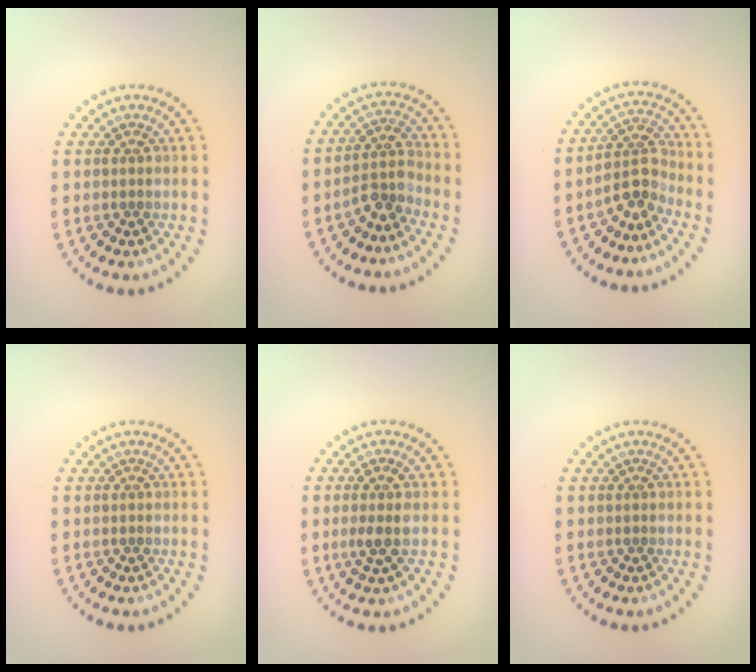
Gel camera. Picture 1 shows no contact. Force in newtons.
{"total": 2.6, "press": 2.0, "slide": 1.8}
{"total": 2.9, "press": 2.4, "slide": 1.7}
{"total": 0.0}
{"total": 1.9, "press": 1.6, "slide": 1.0}
{"total": 0.0}